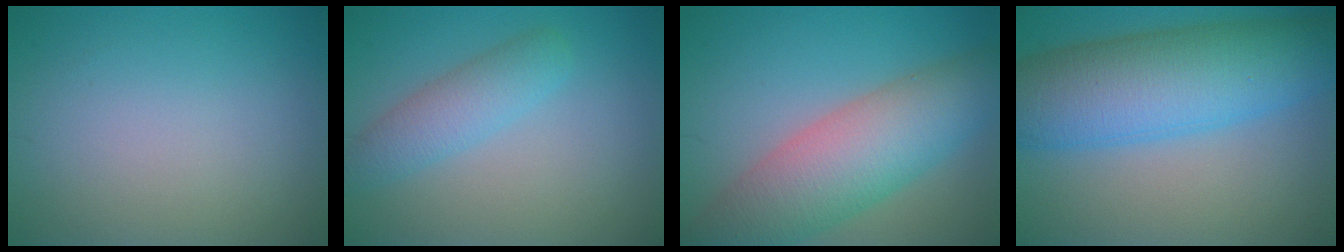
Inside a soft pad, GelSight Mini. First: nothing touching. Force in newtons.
{"total": 3.3, "press": 3.3, "slide": 0.0}
{"total": 8.8, "press": 8.8, "slide": 0.5}
{"total": 11.0, "press": 11.0, "slide": 0.1}